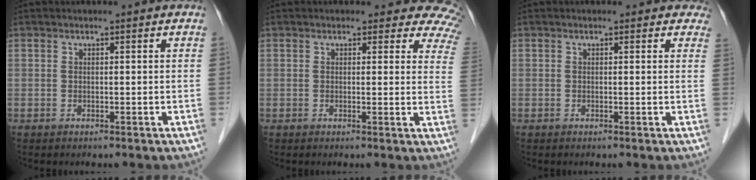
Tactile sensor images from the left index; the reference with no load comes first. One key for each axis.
{"total": 9.1, "fx": 7.9, "fy": 4.1, "fz": 1.8, "tx": 0.029, "ty": -0.021, "tz": 0.044}
{"total": 2.3, "fx": 1.8, "fy": 1.3, "fz": 0.1, "tx": 0.016, "ty": -0.006, "tz": -0.003}